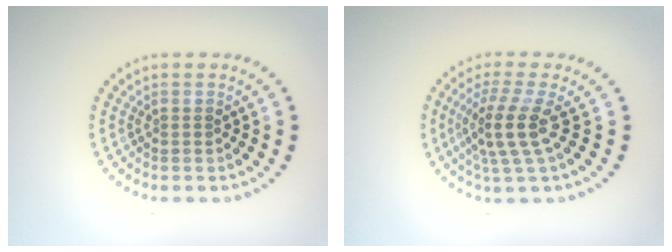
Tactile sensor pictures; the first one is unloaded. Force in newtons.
{"total": 3.8, "press": 2.8, "slide": 2.6}